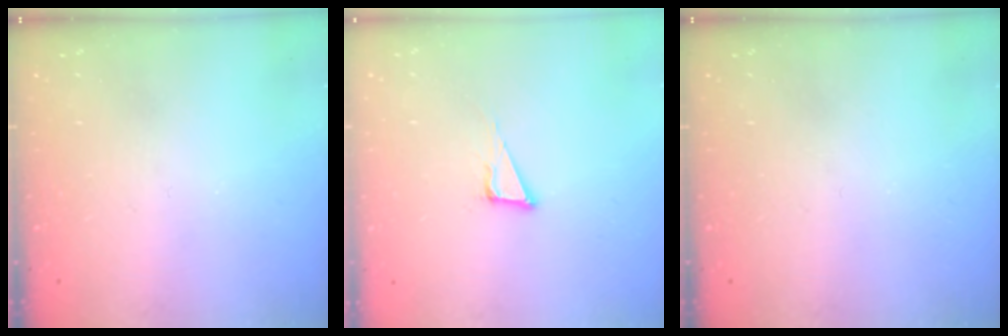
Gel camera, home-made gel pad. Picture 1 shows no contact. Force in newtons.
{"total": 5.5, "press": 4.7, "slide": 2.8}
{"total": 0.0}